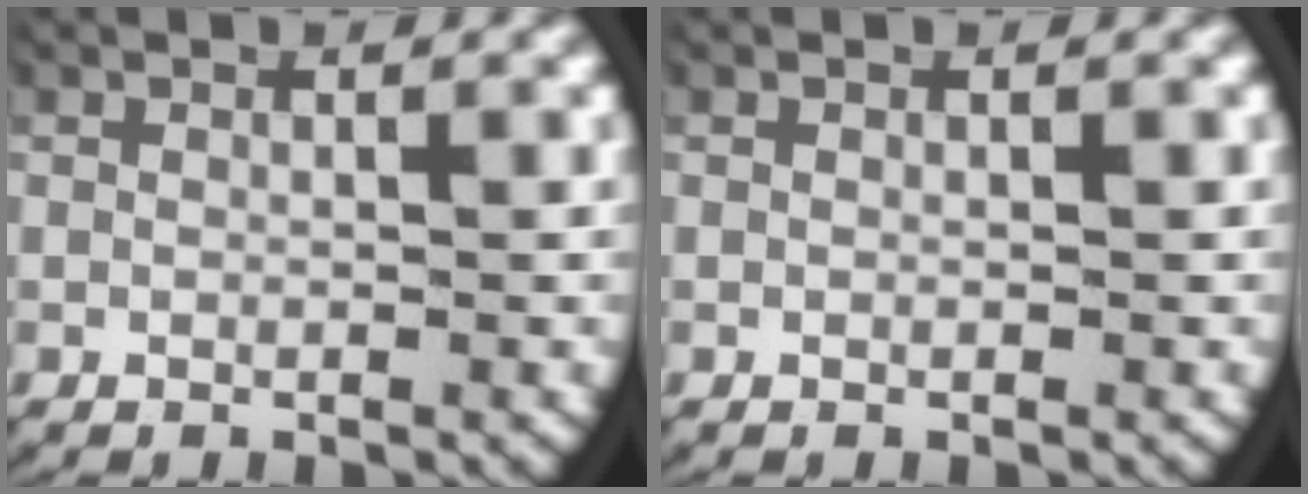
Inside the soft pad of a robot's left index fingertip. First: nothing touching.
{"total": 0.0}